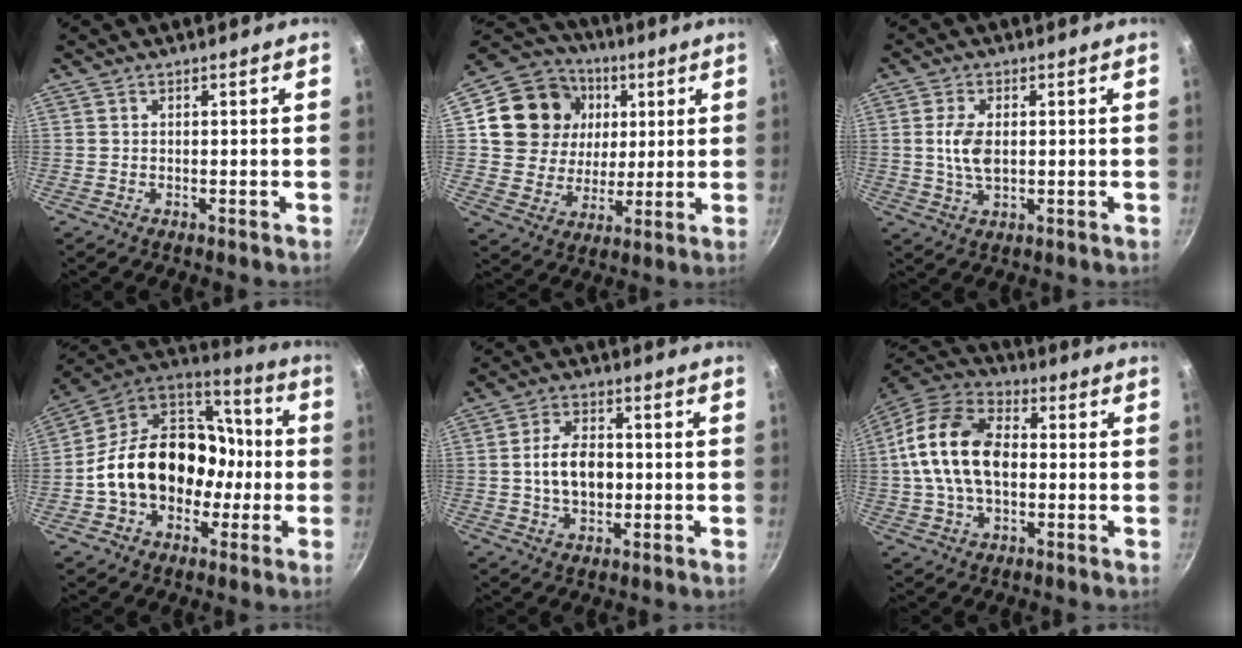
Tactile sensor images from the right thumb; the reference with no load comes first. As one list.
[{"total": 17.6, "force": [4.8, 15.3, 7.3], "torque": [-0.113, 0.006, 0.082]}, {"total": 6.1, "force": [0.4, 3.4, 5.1], "torque": [-0.100, -0.001, 0.009]}, {"total": 23.3, "force": [-3.1, 18.0, 14.5], "torque": [-0.215, 0.069, -0.041]}, {"total": 9.0, "force": [-0.3, 5.8, 6.9], "torque": [-0.105, 0.013, -0.008]}, {"total": 17.3, "force": [0.5, 10.9, 13.4], "torque": [-0.232, 0.029, -0.006]}]